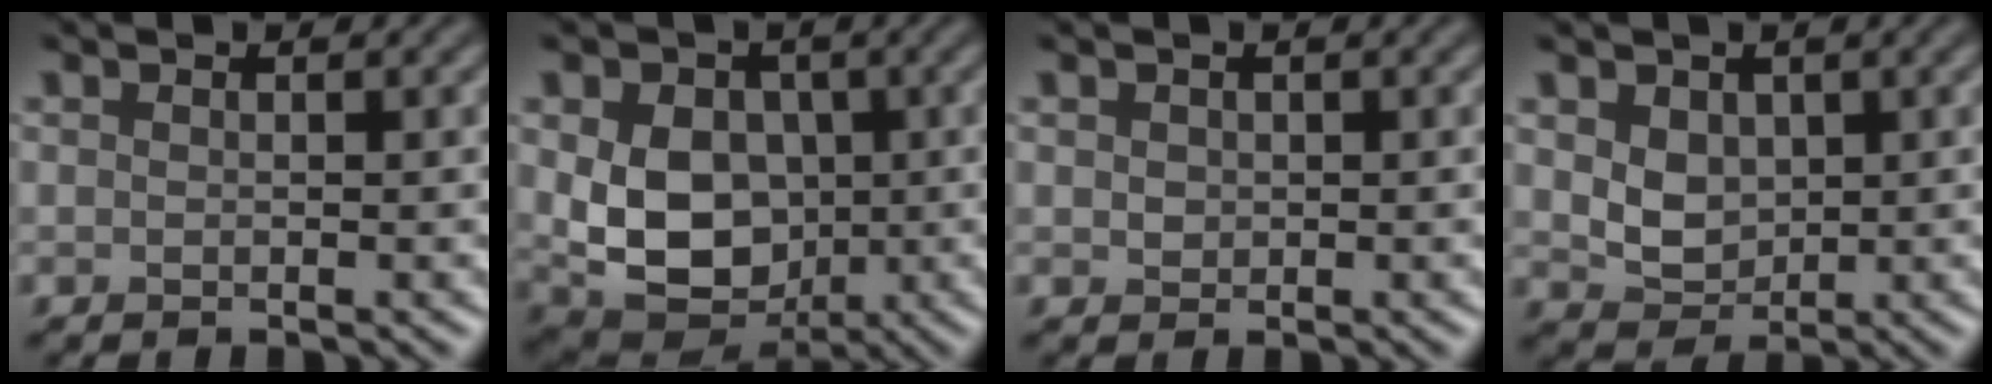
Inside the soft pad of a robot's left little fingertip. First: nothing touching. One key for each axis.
{"total": 8.2, "fx": 0.1, "fy": 6.1, "fz": 5.5, "tx": -0.100, "ty": -0.015, "tz": 0.000}
{"total": 0.9, "fx": 0.3, "fy": 0.8, "fz": 0.3, "tx": -0.005, "ty": -0.002, "tz": 0.006}
{"total": 3.0, "fx": 0.8, "fy": 2.4, "fz": 1.7, "tx": -0.037, "ty": -0.007, "tz": 0.018}